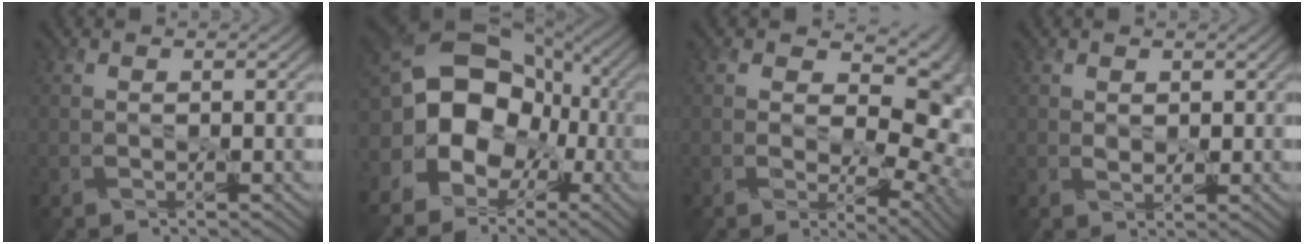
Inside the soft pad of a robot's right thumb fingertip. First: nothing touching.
{"total": 16.8, "force": [-0.9, 12.7, 11.0], "torque": [-0.230, 0.005, -0.032]}
{"total": 11.9, "force": [1.0, 7.0, 9.6], "torque": [-0.123, -0.009, 0.017]}
{"total": 1.8, "force": [0.6, 1.2, 1.2], "torque": [-0.032, -0.002, 0.008]}